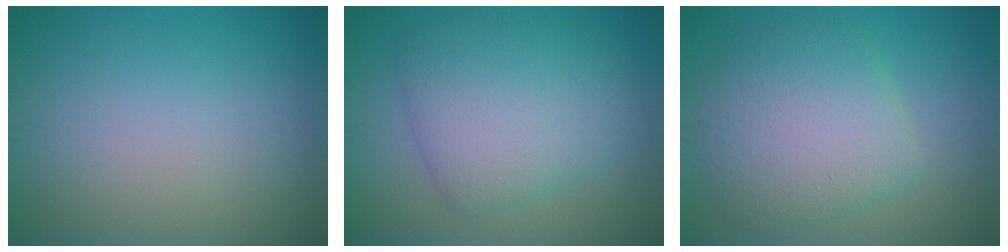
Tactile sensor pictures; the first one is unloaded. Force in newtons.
{"total": 6.5, "press": 6.5, "slide": 0.1}
{"total": 6.1, "press": 6.1, "slide": 0.3}